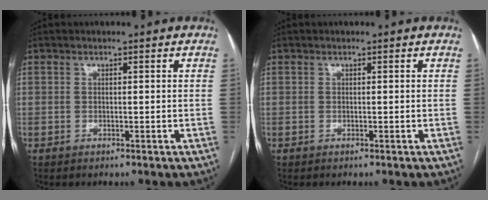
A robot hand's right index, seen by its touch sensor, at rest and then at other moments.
{"total": 0.0}